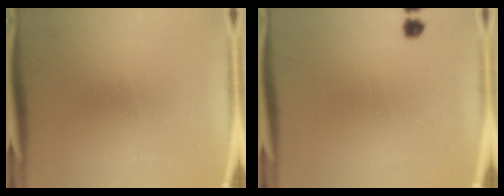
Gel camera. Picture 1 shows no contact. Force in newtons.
{"total": 1.4}